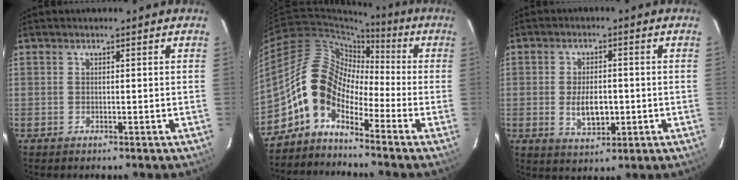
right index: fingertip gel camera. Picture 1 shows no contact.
{"total": 9.6, "force": [-4.7, 5.9, 5.9], "torque": [-0.094, 0.022, -0.109]}
{"total": 6.8, "force": [-1.1, 3.6, 5.7], "torque": [-0.108, -0.007, -0.011]}